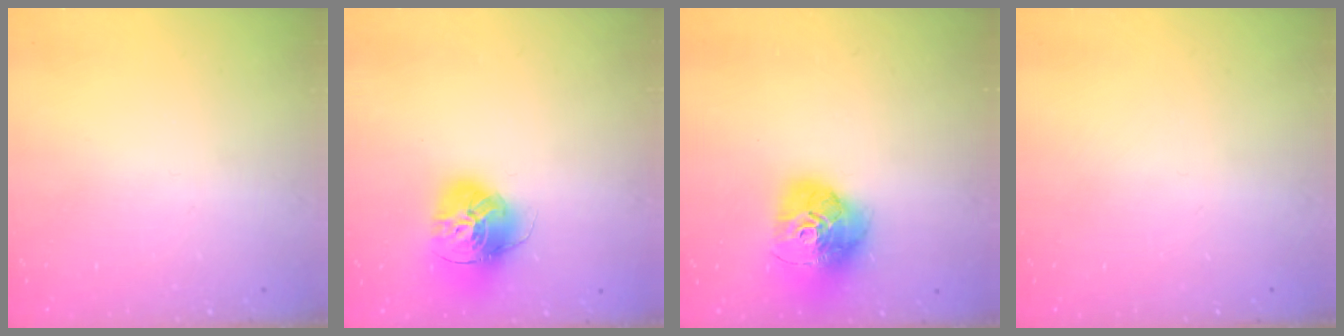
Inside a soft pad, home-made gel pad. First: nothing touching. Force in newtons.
{"total": 16.2, "press": 16.1, "slide": 1.8}
{"total": 18.4, "press": 18.3, "slide": 2.0}
{"total": 0.0}